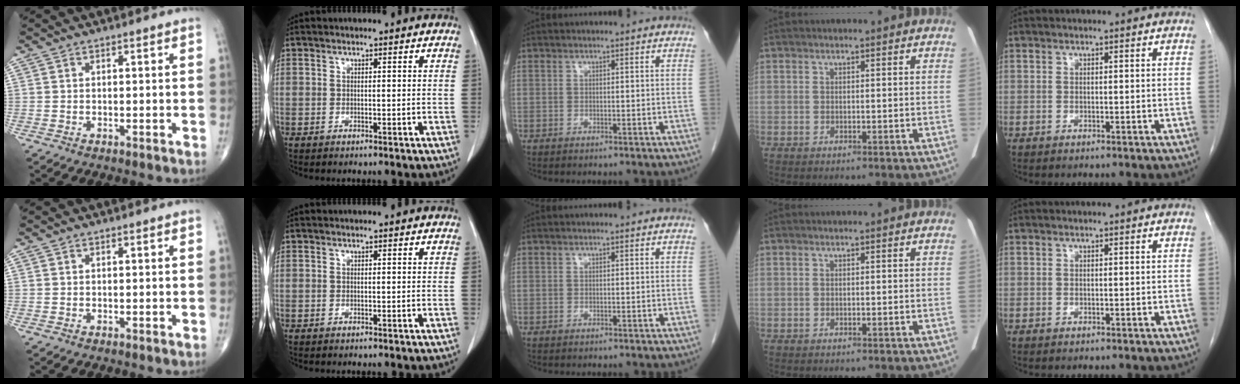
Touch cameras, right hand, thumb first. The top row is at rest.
{}